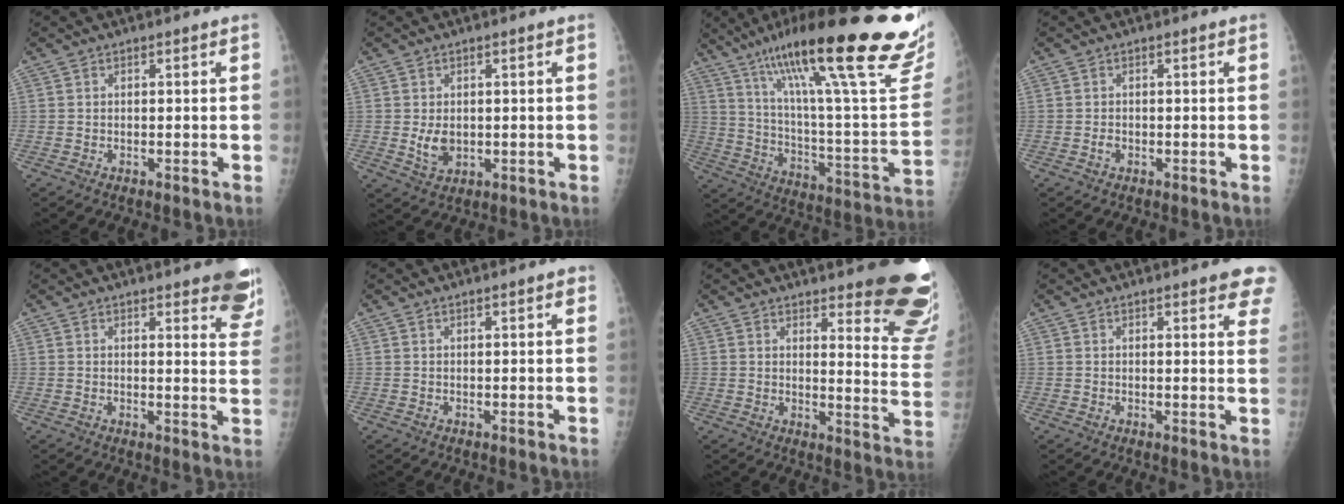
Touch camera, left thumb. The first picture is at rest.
{"total": 3.8, "force": [0.0, 2.7, 2.7], "torque": [-0.040, -0.008, 0.010]}
{"total": 35.4, "force": [23.1, 6.1, 26.1], "torque": [-0.337, -0.062, 0.349]}
{"total": 0.9, "force": [-0.4, 0.6, 0.5], "torque": [-0.010, 0.001, -0.007]}
{"total": 10.6, "force": [8.0, 2.8, 6.4], "torque": [-0.041, -0.040, 0.077]}
{"total": 1.5, "force": [1.0, 0.3, 1.1], "torque": [-0.015, -0.002, 0.012]}
{"total": 17.6, "force": [13.6, 3.9, 10.3], "torque": [-0.091, -0.116, 0.152]}
{"total": 7.6, "force": [5.4, 1.7, 5.0], "torque": [-0.034, -0.016, 0.055]}